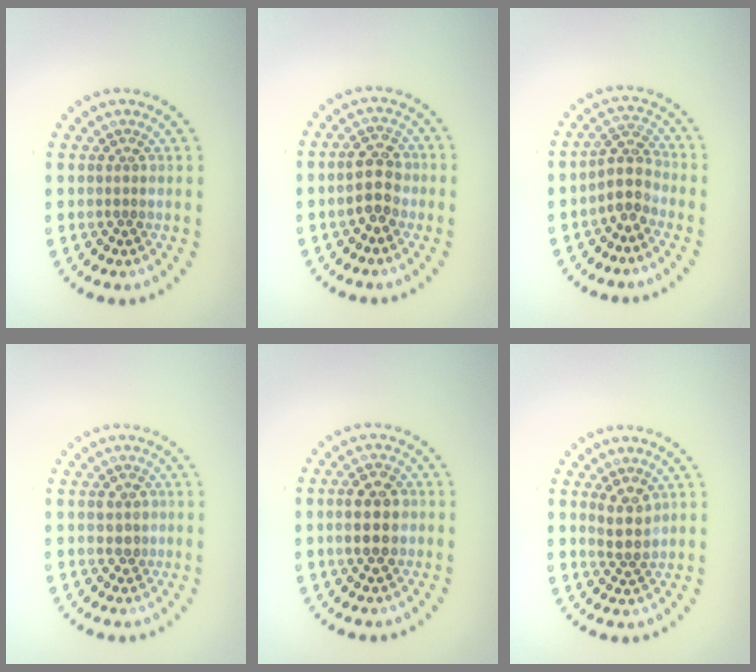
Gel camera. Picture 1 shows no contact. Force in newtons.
{"total": 3.2, "press": 3.2, "slide": 0.6}
{"total": 2.7, "press": 2.3, "slide": 1.5}
{"total": 1.7, "press": 1.7, "slide": 0.3}
{"total": 4.1, "press": 4.1, "slide": 0.3}
{"total": 2.5, "press": 2.2, "slide": 1.2}